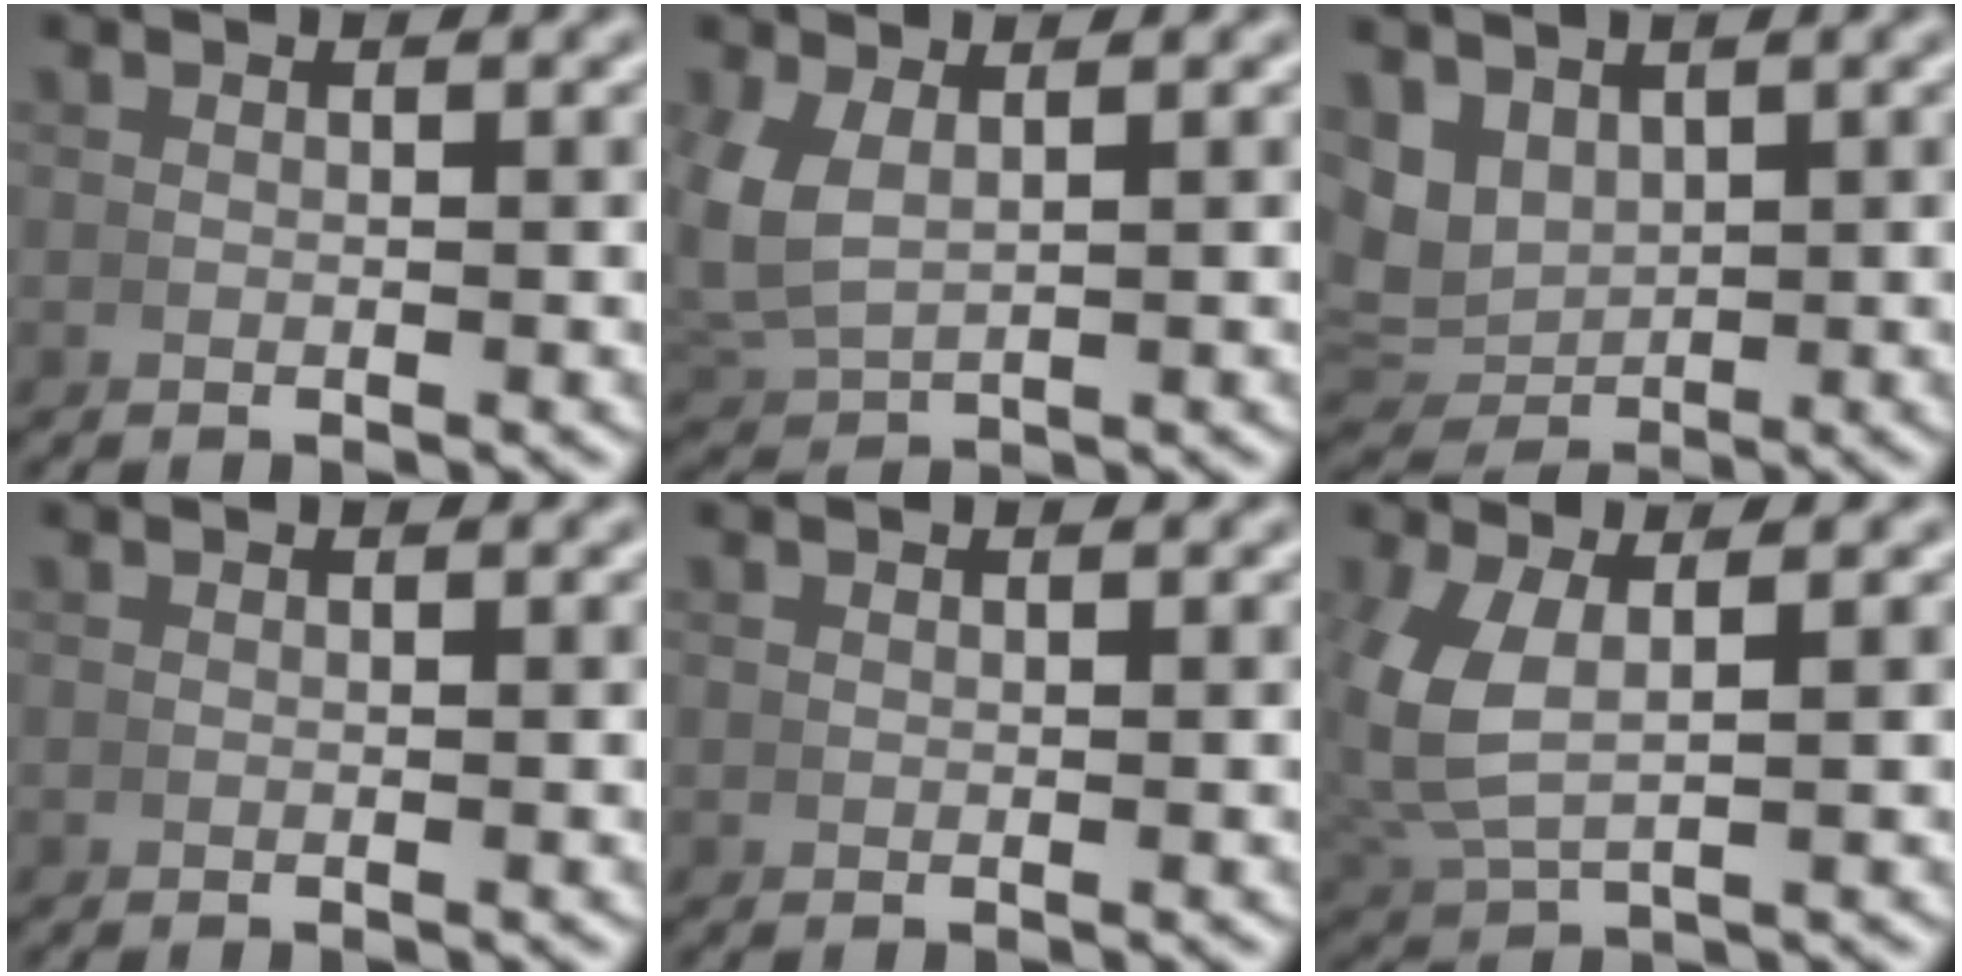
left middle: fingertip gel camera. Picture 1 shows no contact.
{"total": 4.1, "force": [1.1, 3.0, 2.5], "torque": [-0.087, -0.009, 0.035]}
{"total": 7.3, "force": [1.6, 6.3, 3.4], "torque": [-0.104, -0.027, 0.039]}
{"total": 0.0}
{"total": 0.0}
{"total": 5.1, "force": [1.1, 3.2, 3.9], "torque": [-0.114, -0.008, 0.033]}